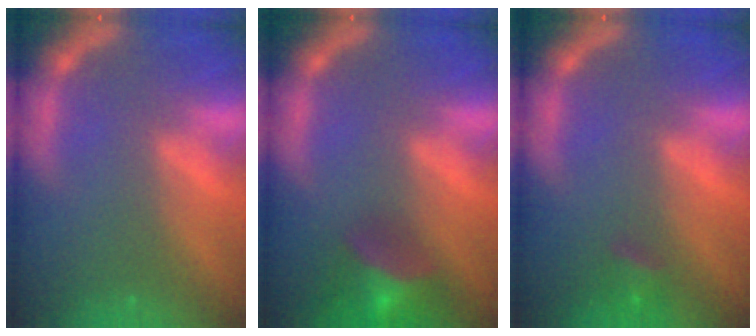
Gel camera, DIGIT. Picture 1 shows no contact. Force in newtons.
{"total": 6.5}
{"total": 1.9}